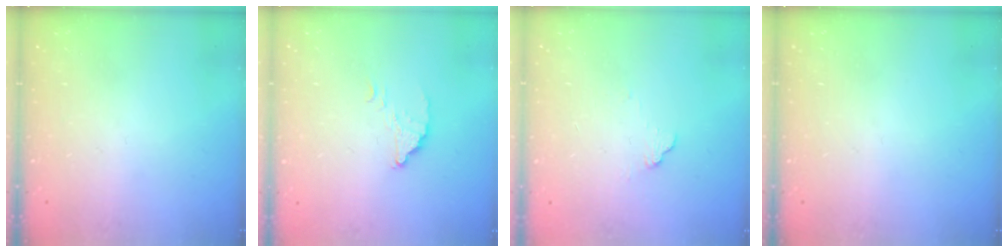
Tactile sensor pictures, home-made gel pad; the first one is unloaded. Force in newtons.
{"total": 2.3, "press": 2.3, "slide": 0.0}
{"total": 6.4, "press": 6.4, "slide": 0.4}
{"total": 0.0}